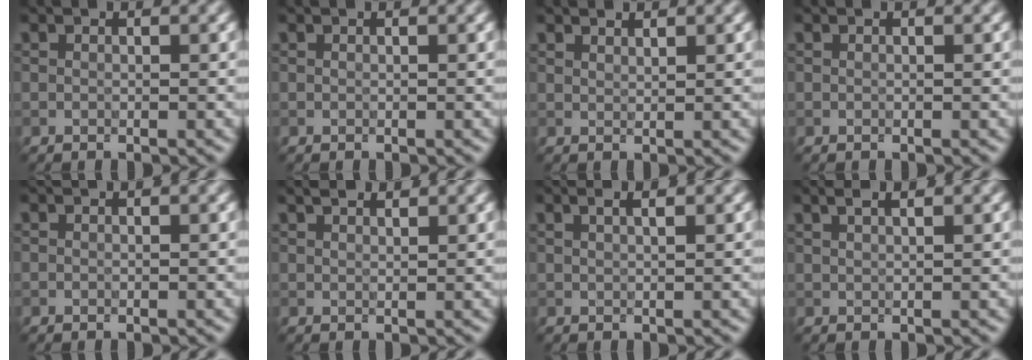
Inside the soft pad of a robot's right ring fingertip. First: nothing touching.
{"total": 0.0}
{"total": 0.8, "force": [0.8, 0.1, -0.2], "torque": [0.012, 0.003, 0.013]}
{"total": 0.0}
{"total": 0.0}
{"total": 1.8, "force": [1.6, 0.5, 0.6], "torque": [0.005, 0.010, 0.019]}
{"total": 1.7, "force": [1.0, 0.8, 1.2], "torque": [0.001, 0.006, -0.003]}
{"total": 2.4, "force": [1.6, 1.0, 1.5], "torque": [0.001, 0.016, 0.004]}